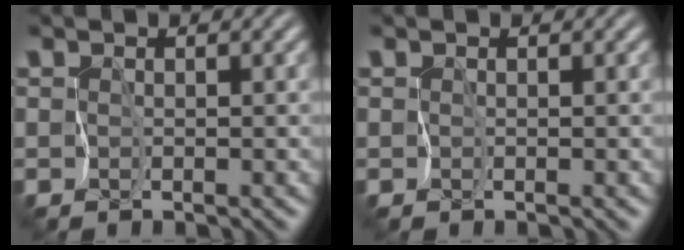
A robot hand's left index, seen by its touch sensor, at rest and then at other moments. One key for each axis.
{"total": 0.0}